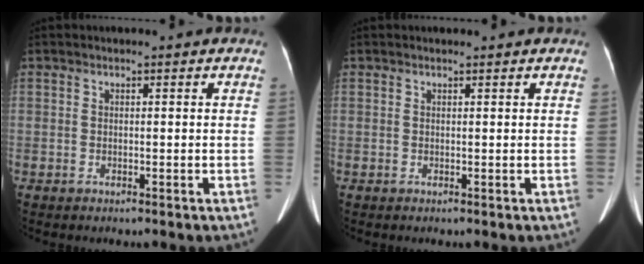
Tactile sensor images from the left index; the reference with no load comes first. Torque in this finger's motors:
{"motor_torque": [0.02, 0.02, -0.02, 0.00]}